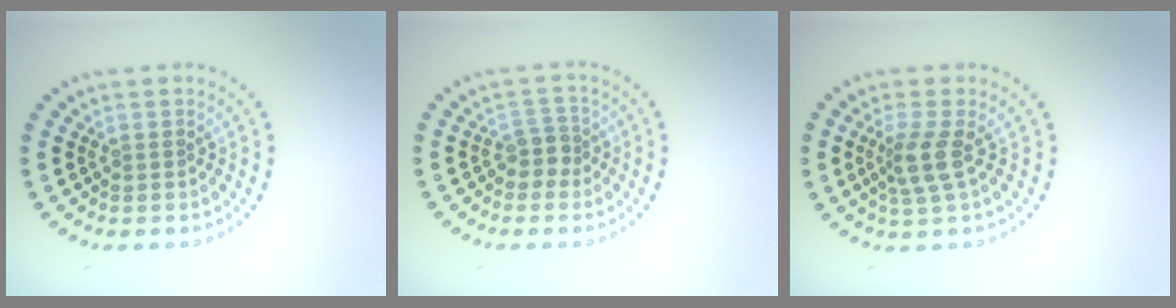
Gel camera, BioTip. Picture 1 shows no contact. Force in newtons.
{"total": 1.9, "press": 1.5, "slide": 1.2}
{"total": 2.7, "press": 2.1, "slide": 1.7}